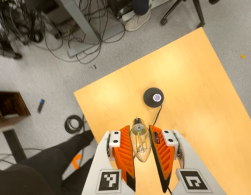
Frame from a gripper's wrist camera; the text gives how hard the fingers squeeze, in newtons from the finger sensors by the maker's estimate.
{"total": 12.0, "left": 11.5, "right": 12.6}